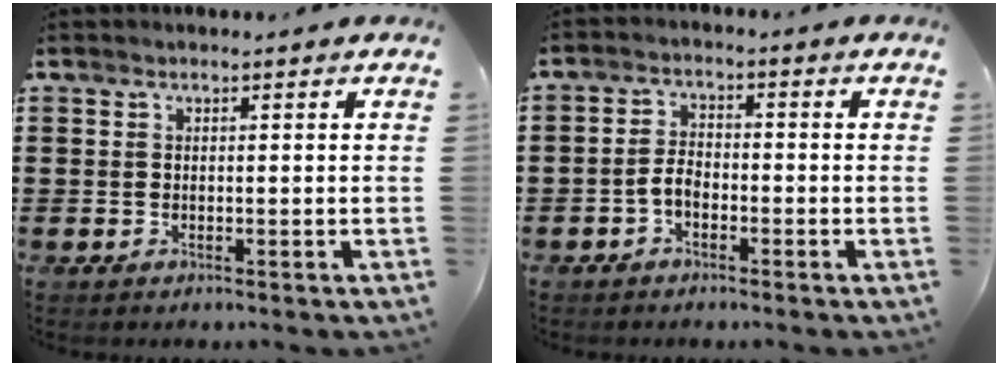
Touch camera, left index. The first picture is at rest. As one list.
[{"total": 3.1, "force": [-1.6, 1.6, 2.2], "torque": [-0.056, 0.003, -0.036]}]